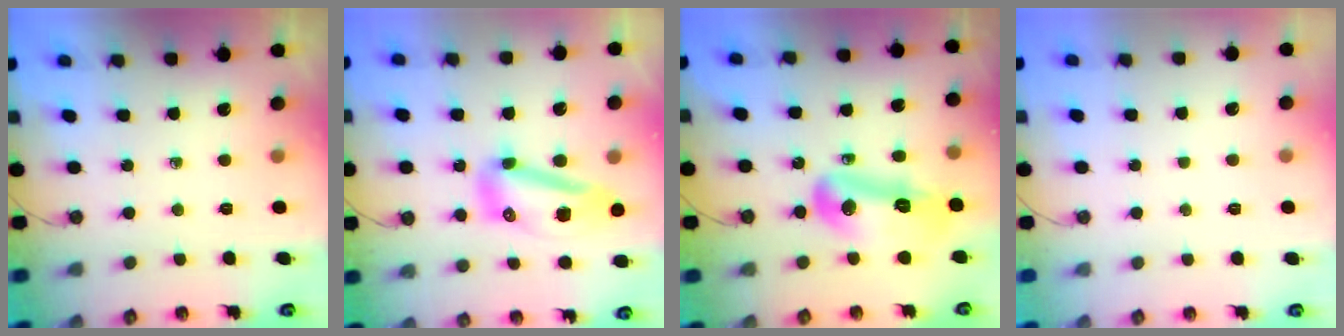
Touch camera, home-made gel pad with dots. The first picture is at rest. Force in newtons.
{"total": 15.7, "press": 15.7, "slide": 0.5}
{"total": 13.5, "press": 13.3, "slide": 2.1}
{"total": 1.8, "press": 1.7, "slide": 0.6}